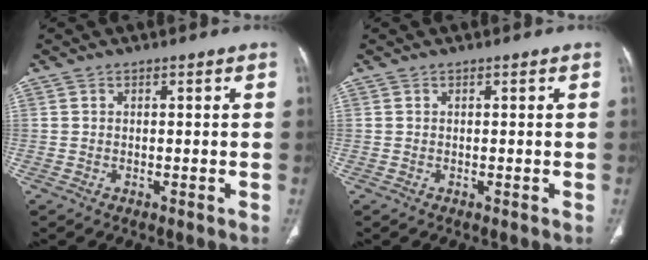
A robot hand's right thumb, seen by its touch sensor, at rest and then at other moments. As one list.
[{"total": 0.0}]